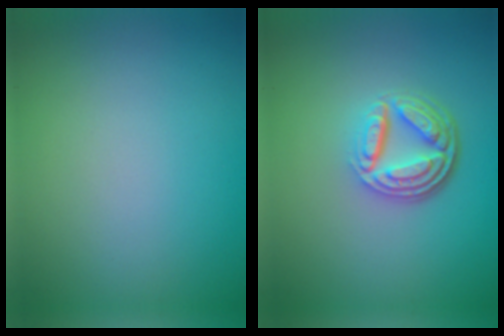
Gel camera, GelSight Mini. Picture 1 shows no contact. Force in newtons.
{"total": 5.3, "press": 3.7, "slide": 3.8}